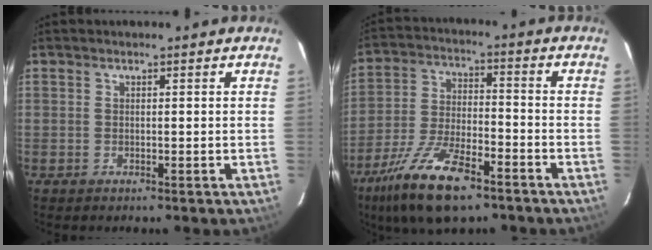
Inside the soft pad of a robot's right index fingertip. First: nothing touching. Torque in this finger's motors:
{"motor_torque": [1.28, -0.86, 0.40, 0.15]}